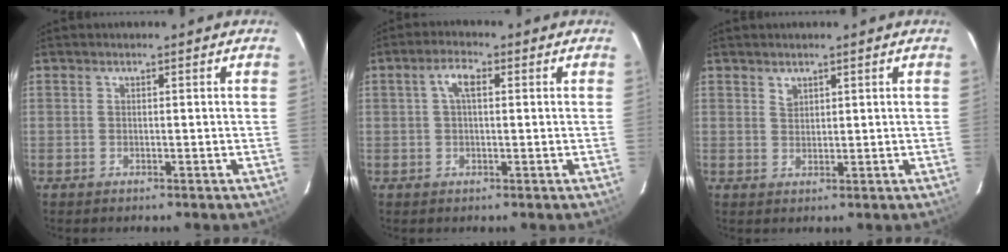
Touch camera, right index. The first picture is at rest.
{"total": 3.5, "force": [0.9, 1.5, 3.1], "torque": [-0.061, 0.012, 0.017]}
{"total": 1.6, "force": [1.3, 0.9, 0.3], "torque": [-0.002, 0.001, 0.024]}